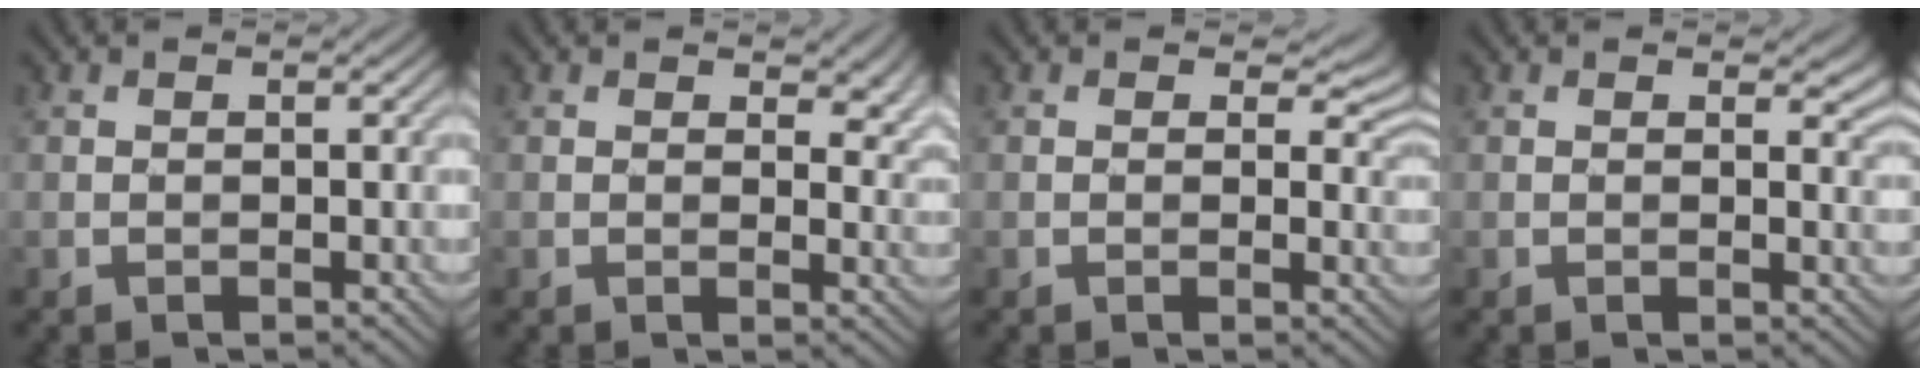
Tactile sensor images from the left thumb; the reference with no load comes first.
{"total": 5.8, "force": [2.9, 3.2, 3.9], "torque": [-0.057, -0.007, 0.045]}
{"total": 4.1, "force": [2.0, 2.5, 2.6], "torque": [-0.035, -0.005, 0.021]}
{"total": 3.6, "force": [1.8, 1.9, 2.4], "torque": [-0.031, -0.005, 0.025]}